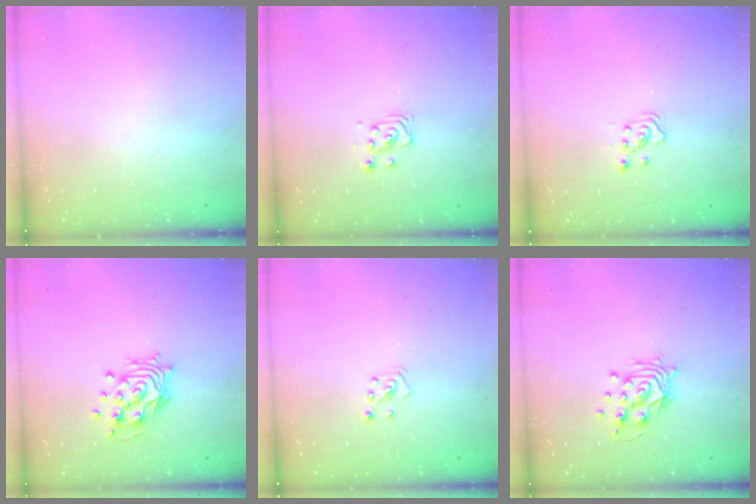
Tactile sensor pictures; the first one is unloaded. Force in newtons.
{"total": 4.1, "press": 4.0, "slide": 1.0}
{"total": 2.5, "press": 2.3, "slide": 1.0}
{"total": 12.8, "press": 12.8, "slide": 1.3}
{"total": 2.8, "press": 2.8, "slide": 0.2}
{"total": 11.5, "press": 11.4, "slide": 1.0}